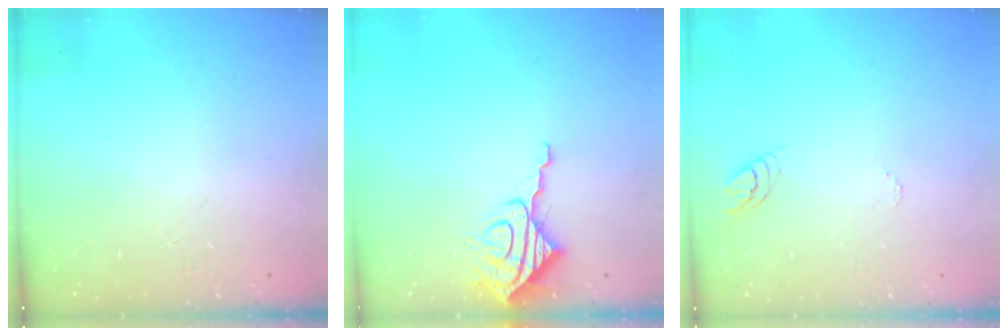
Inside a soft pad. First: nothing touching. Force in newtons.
{"total": 9.0, "press": 8.9, "slide": 0.8}
{"total": 3.8, "press": 3.8, "slide": 0.3}